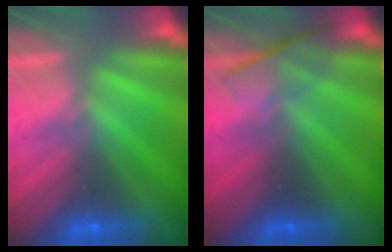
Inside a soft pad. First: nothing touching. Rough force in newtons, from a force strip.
{"total": 2.4}